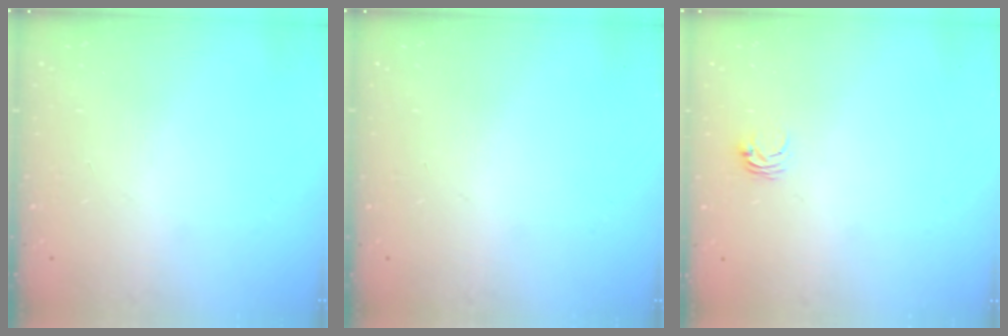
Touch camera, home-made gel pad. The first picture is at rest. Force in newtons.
{"total": 0.0}
{"total": 3.4, "press": 3.4, "slide": 0.2}